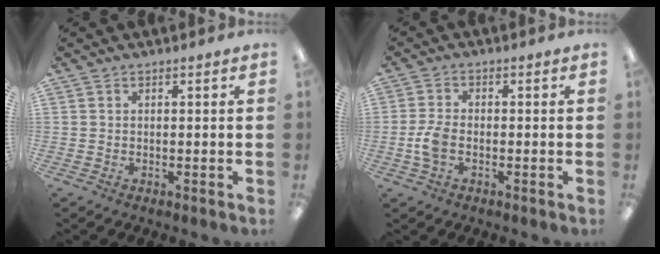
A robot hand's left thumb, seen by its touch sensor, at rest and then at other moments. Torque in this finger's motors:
{"motor_torque": [-0.20, 0.22, 0.06, -0.02, 0.03]}